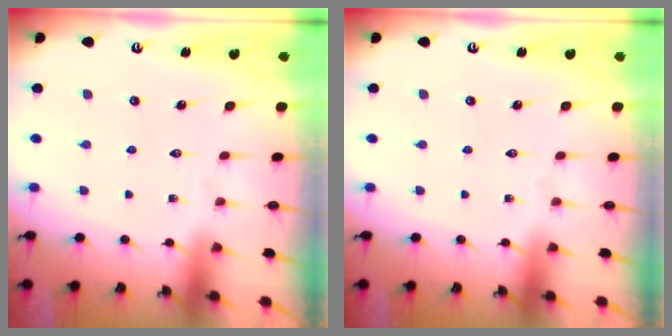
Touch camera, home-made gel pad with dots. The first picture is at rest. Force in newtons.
{"total": 0.0}